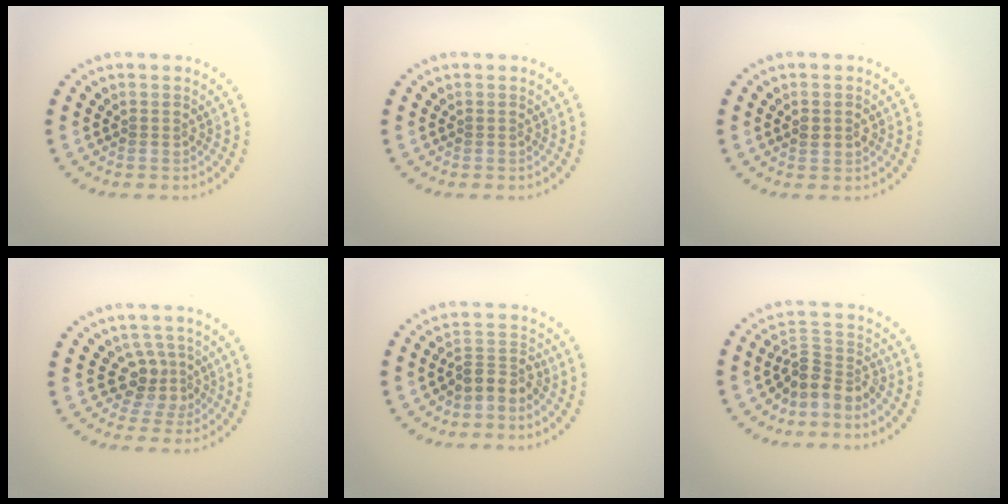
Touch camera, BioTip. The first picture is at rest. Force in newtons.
{"total": 0.0}
{"total": 1.3, "press": 1.3, "slide": 0.3}
{"total": 2.9, "press": 2.4, "slide": 1.6}
{"total": 2.6, "press": 1.9, "slide": 1.8}
{"total": 3.3, "press": 2.3, "slide": 2.3}